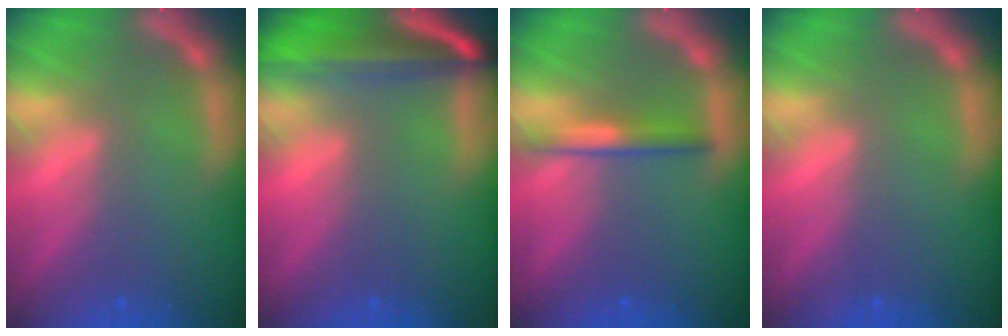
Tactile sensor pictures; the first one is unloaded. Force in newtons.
{"total": 8.6}
{"total": 2.5}
{"total": 0.0}